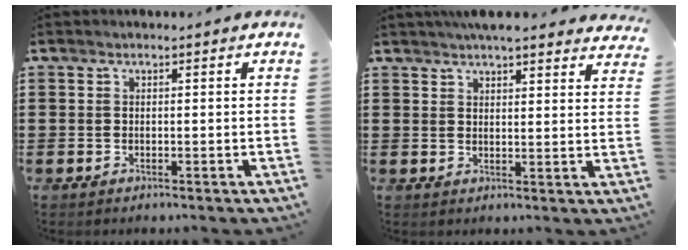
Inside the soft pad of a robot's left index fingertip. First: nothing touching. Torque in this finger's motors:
{"motor_torque": [2.14, 0.00, 0.51, 0.10]}